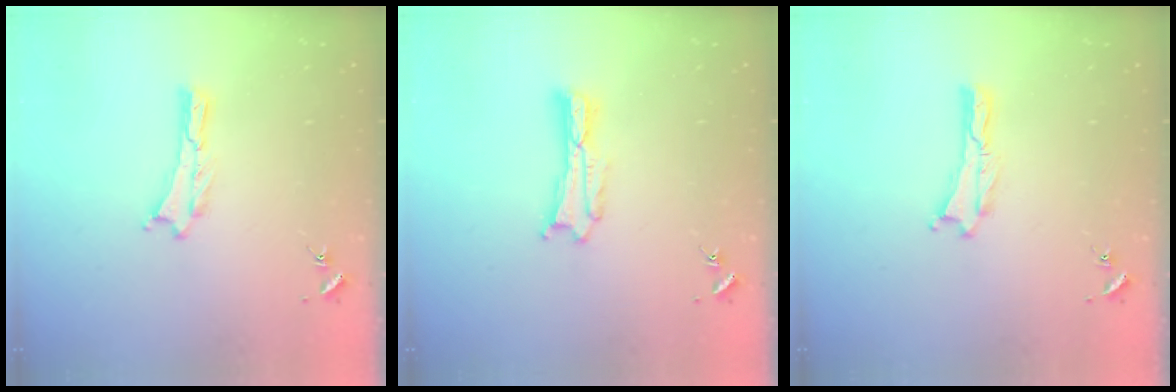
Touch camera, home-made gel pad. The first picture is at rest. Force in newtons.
{"total": 0.9, "press": 0.9, "slide": 0.2}
{"total": 0.0}